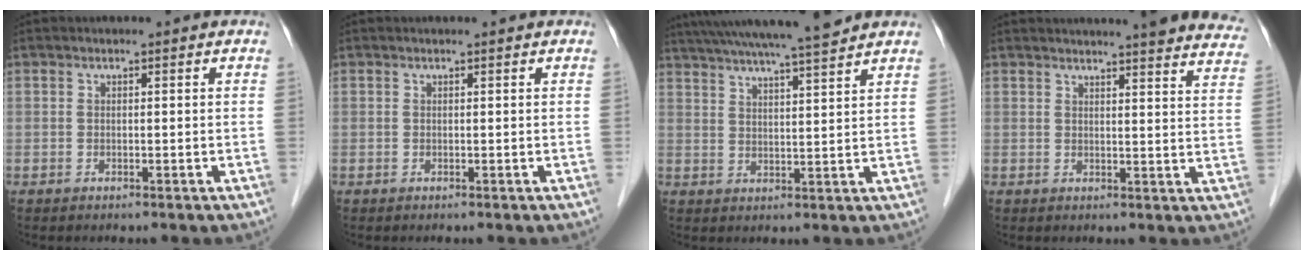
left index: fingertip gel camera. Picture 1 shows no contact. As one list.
[{"total": 0.0}, {"total": 15.8, "force": [14.0, -0.5, 7.2], "torque": [-0.131, 0.017, 0.206]}, {"total": 22.0, "force": [20.4, 2.2, 8.0], "torque": [-0.100, -0.047, 0.221]}]